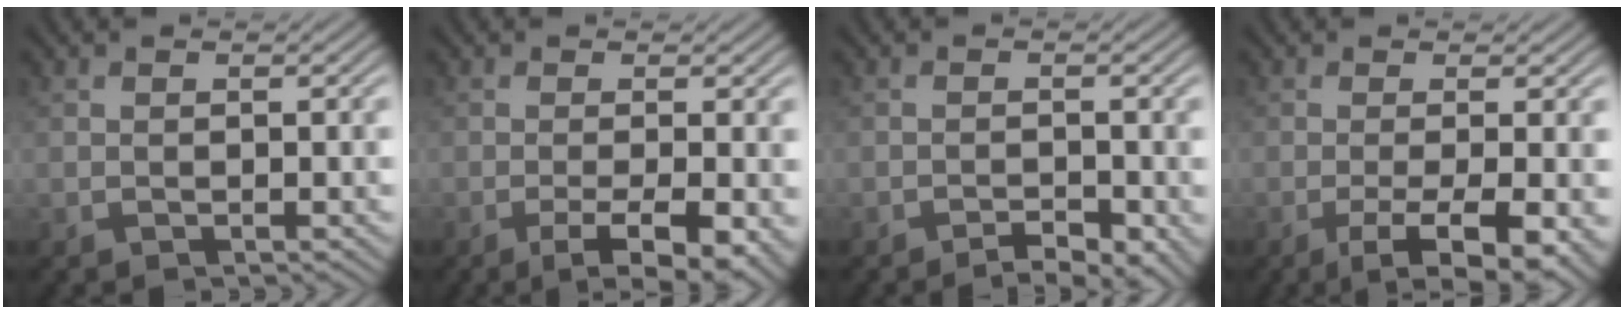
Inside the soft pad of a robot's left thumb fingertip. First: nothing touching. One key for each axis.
{"total": 6.1, "fx": -2.5, "fy": 1.4, "fz": 5.4, "tx": -0.084, "ty": 0.001, "tz": -0.038}
{"total": 3.2, "fx": -2.2, "fy": 1.0, "fz": 2.2, "tx": -0.036, "ty": 0.001, "tz": -0.031}
{"total": 7.4, "fx": -2.8, "fy": 1.8, "fz": 6.6, "tx": -0.105, "ty": 0.000, "tz": -0.042}